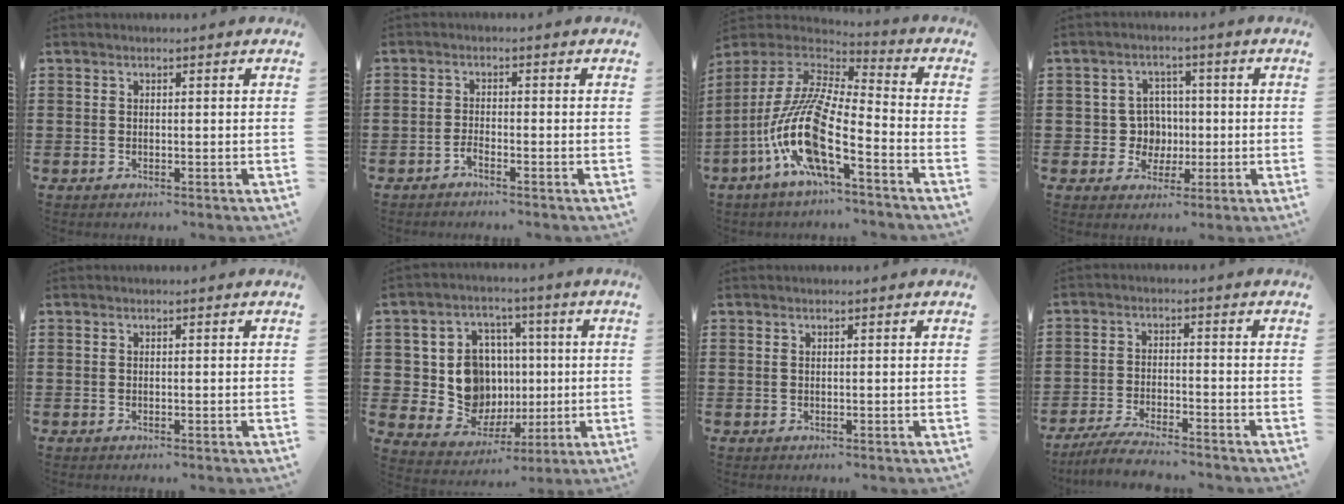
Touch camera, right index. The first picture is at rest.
{"total": 1.5, "force": [-1.4, -0.2, 0.5], "torque": [-0.011, -0.002, -0.027]}
{"total": 13.4, "force": [-6.3, 2.4, 11.5], "torque": [-0.265, -0.027, -0.132]}
{"total": 5.1, "force": [-0.4, 4.8, 1.6], "torque": [-0.041, 0.011, -0.010]}
{"total": 0.0}
{"total": 11.0, "force": [0.7, 9.8, 4.9], "torque": [-0.131, 0.010, 0.023]}
{"total": 0.0}
{"total": 5.3, "force": [-5.0, 0.0, 1.7], "torque": [-0.043, -0.008, -0.099]}